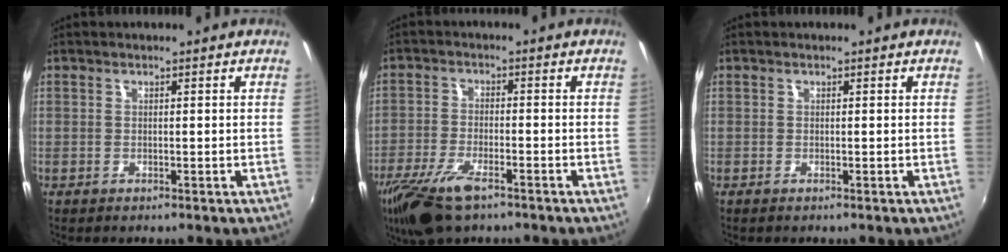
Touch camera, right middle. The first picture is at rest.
{"total": 10.5, "force": [-7.0, 3.7, 6.9], "torque": [-0.165, -0.027, -0.136]}
{"total": 0.0}